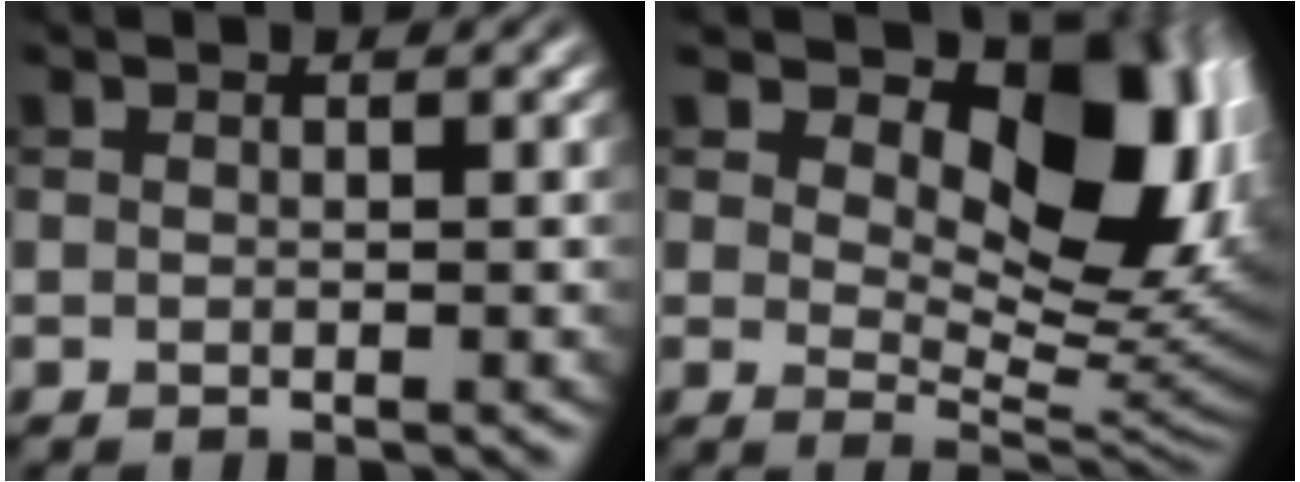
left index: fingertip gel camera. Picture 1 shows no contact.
{"total": 12.4, "force": [4.1, 7.0, 9.3], "torque": [-0.119, -0.005, 0.069]}